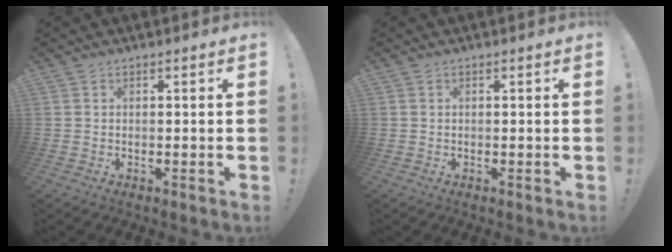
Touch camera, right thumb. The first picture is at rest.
{"total": 0.0}